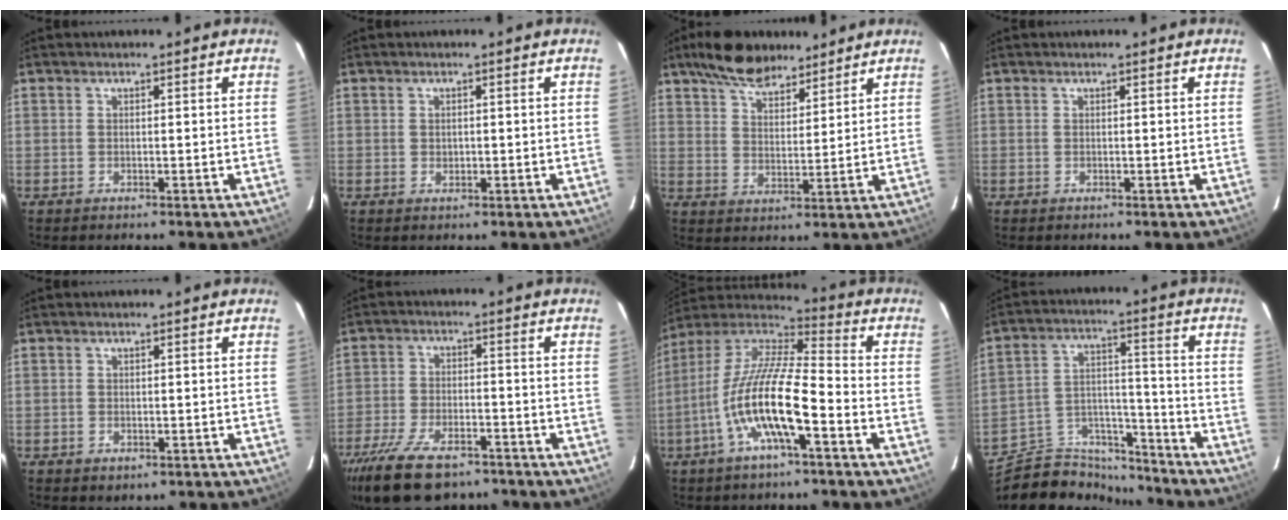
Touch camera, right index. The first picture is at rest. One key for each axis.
{"total": 1.2, "fx": 0.0, "fy": 1.0, "fz": 0.6, "tx": -0.009, "ty": 0.002, "tz": 0.001}
{"total": 11.0, "fx": 8.4, "fy": 4.6, "fz": 5.5, "tx": -0.100, "ty": 0.021, "tz": 0.148}
{"total": 0.0}
{"total": 2.1, "fx": -1.0, "fy": 1.6, "fz": 1.0, "tx": -0.019, "ty": -0.004, "tz": -0.008}
{"total": 16.2, "fx": -11.8, "fy": 7.0, "fz": 8.6, "tx": -0.193, "ty": -0.027, "tz": -0.198}
{"total": 16.2, "fx": -6.2, "fy": 3.3, "fz": 14.6, "tx": -0.278, "ty": -0.010, "tz": -0.125}
{"total": 13.7, "fx": -12.2, "fy": 5.6, "fz": 2.3, "tx": -0.048, "ty": 0.058, "tz": -0.198}